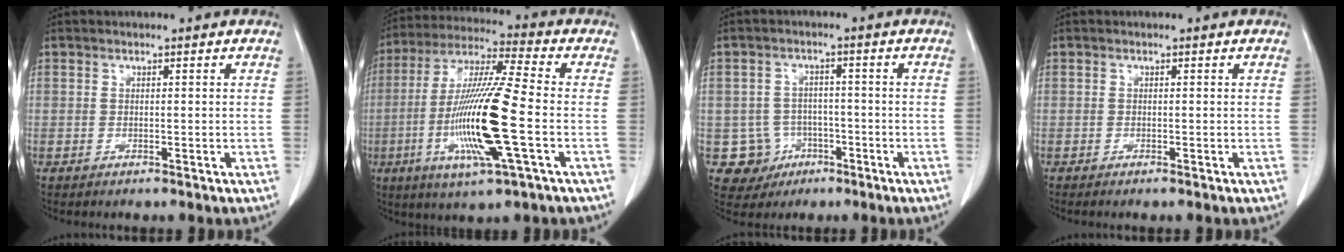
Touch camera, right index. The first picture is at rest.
{"total": 17.2, "force": [-3.8, 0.6, 16.8], "torque": [-0.340, -0.015, -0.077]}
{"total": 6.0, "force": [-1.9, 5.7, 0.3], "torque": [-0.006, 0.011, -0.022]}
{"total": 0.6, "force": [-0.5, -0.1, 0.3], "torque": [-0.006, -0.001, -0.009]}